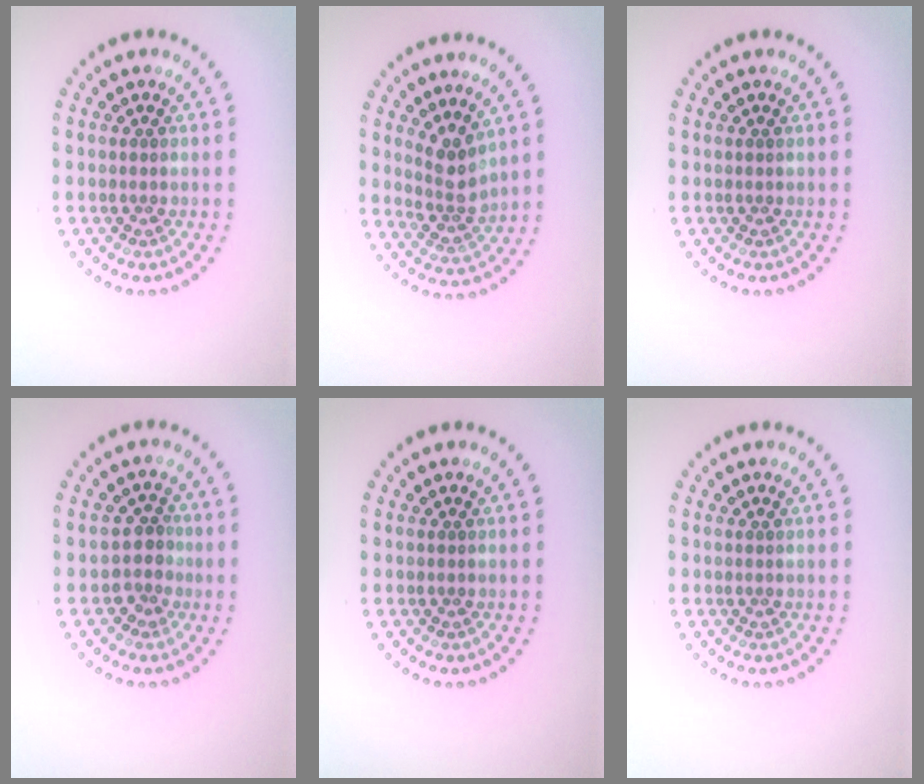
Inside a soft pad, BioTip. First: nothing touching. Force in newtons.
{"total": 2.8, "press": 2.1, "slide": 1.8}
{"total": 0.0}
{"total": 2.3, "press": 1.7, "slide": 1.5}
{"total": 0.0}
{"total": 0.0}